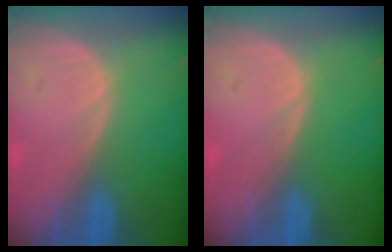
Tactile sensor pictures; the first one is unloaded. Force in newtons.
{"total": 0.0}